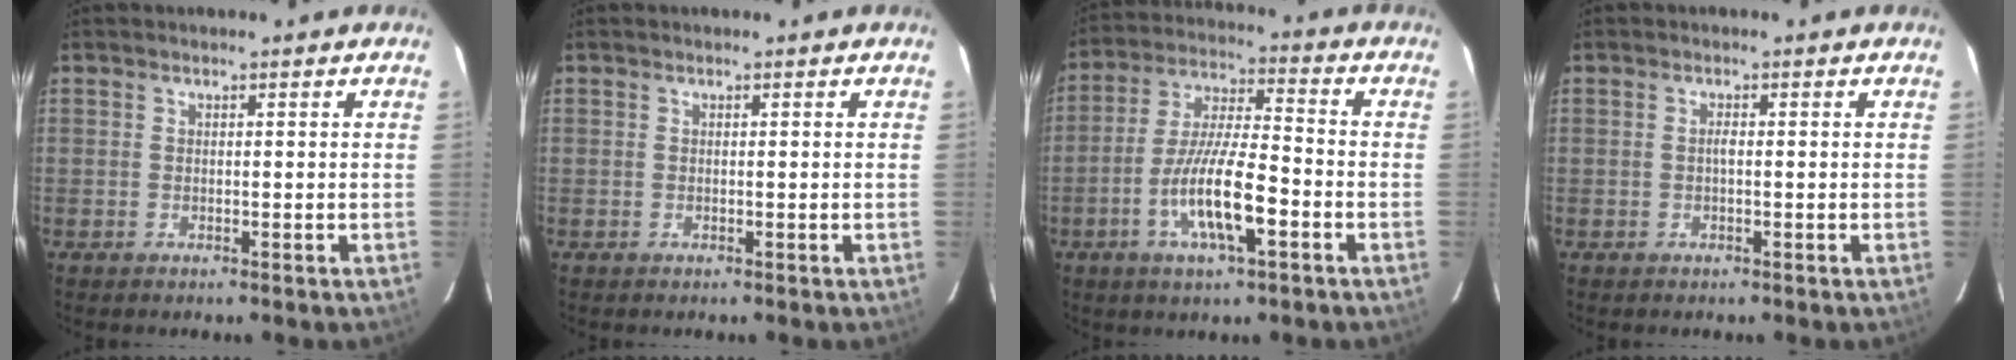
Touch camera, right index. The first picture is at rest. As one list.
[{"total": 0.0}, {"total": 12.6, "force": [-5.0, 2.7, 11.3], "torque": [-0.226, -0.008, -0.092]}, {"total": 0.8, "force": [-0.2, 0.2, 0.8], "torque": [-0.014, 0.004, -0.005]}]